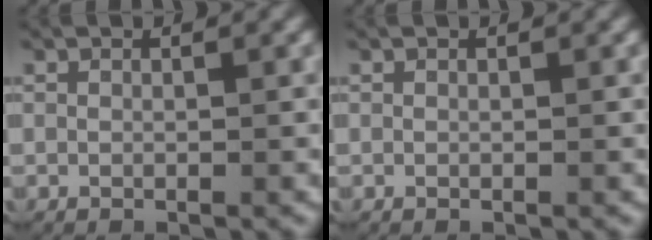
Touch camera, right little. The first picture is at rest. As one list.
[{"total": 0.0}]